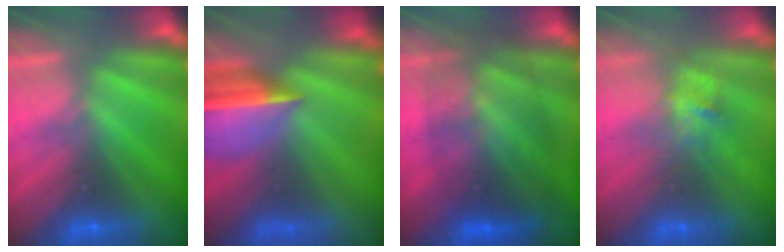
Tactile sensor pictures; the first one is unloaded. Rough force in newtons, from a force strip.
{"total": 7.2}
{"total": 10.8}
{"total": 2.9}